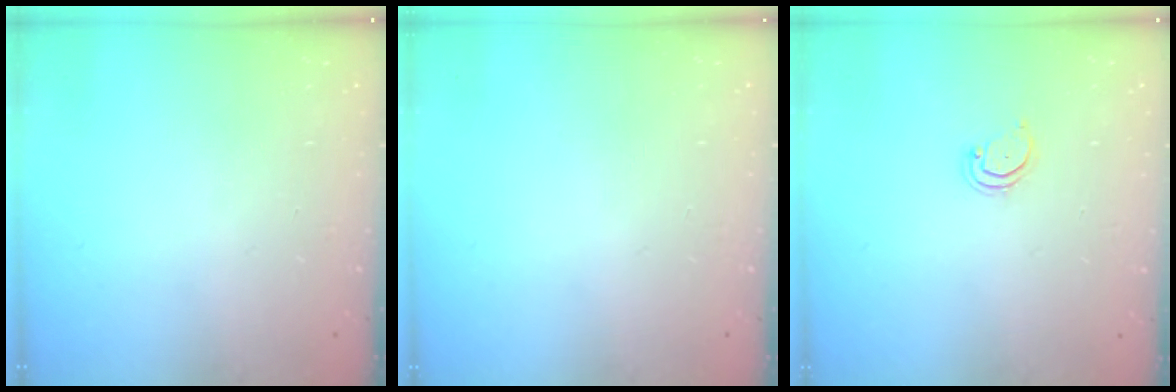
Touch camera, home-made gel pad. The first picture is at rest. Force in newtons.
{"total": 0.0}
{"total": 2.5, "press": 2.5, "slide": 0.2}